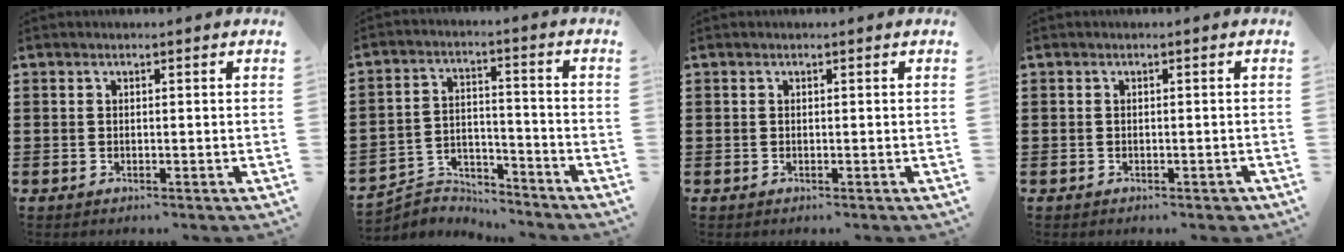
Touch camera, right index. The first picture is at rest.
{"total": 5.1, "force": [-5.0, 1.0, 0.4], "torque": [-0.018, 0.009, -0.103]}
{"total": 0.0}
{"total": 0.9, "force": [-0.6, 0.5, 0.3], "torque": [-0.009, -0.002, -0.013]}